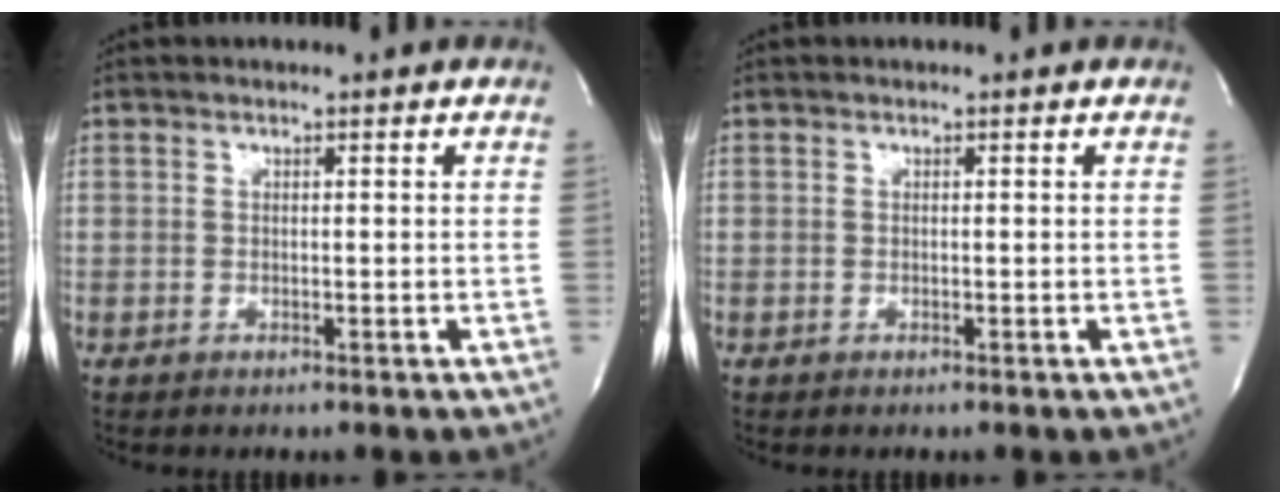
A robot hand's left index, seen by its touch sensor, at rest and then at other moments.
{"total": 0.0}